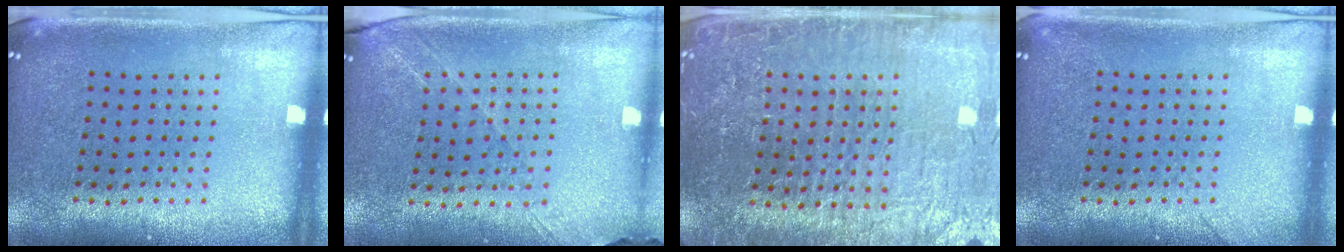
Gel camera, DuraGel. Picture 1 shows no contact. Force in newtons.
{"total": 1.4, "press": 1.3, "slide": 0.6}
{"total": 4.7, "press": 4.4, "slide": 1.6}
{"total": 1.0, "press": 0.9, "slide": 0.3}